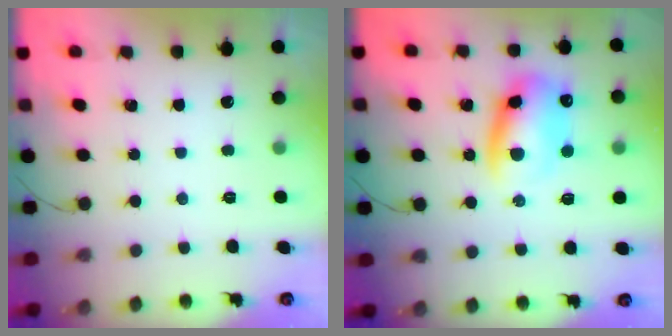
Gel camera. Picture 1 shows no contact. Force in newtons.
{"total": 11.5, "press": 11.3, "slide": 2.5}